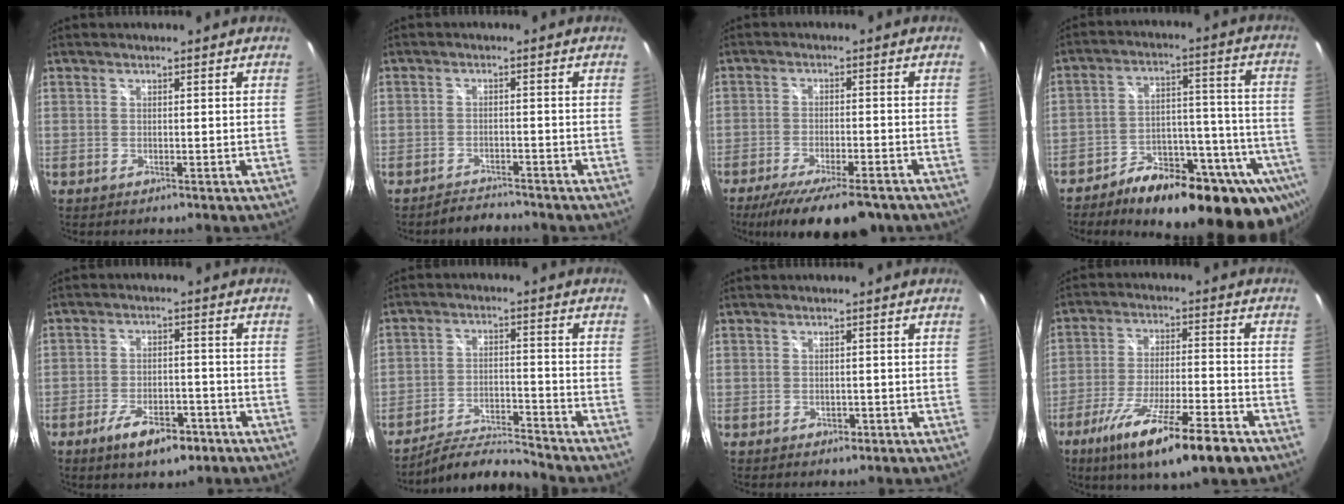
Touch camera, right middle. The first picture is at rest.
{"total": 3.2, "force": [-3.1, 0.7, 0.2], "torque": [-0.016, 0.001, -0.051]}
{"total": 14.7, "force": [-11.2, 3.9, 8.7], "torque": [-0.169, -0.042, -0.167]}
{"total": 26.2, "force": [-18.4, 10.4, 15.4], "torque": [-0.187, 0.018, -0.241]}
{"total": 8.6, "force": [-5.2, 3.6, 5.8], "torque": [-0.119, -0.006, -0.078]}
{"total": 7.7, "force": [-7.6, -0.1, 1.0], "torque": [-0.035, 0.006, -0.133]}
{"total": 1.3, "force": [-0.4, 1.1, 0.5], "torque": [-0.008, -0.003, -0.002]}
{"total": 17.5, "force": [-10.8, 2.8, 13.5], "torque": [-0.249, -0.052, -0.178]}